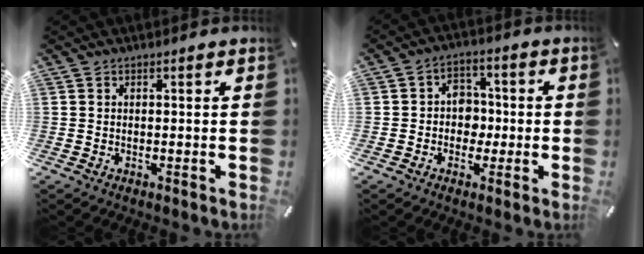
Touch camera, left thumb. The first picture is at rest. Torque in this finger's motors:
{"motor_torque": [0.70, 0.70, 0.41, 0.16, 0.00]}